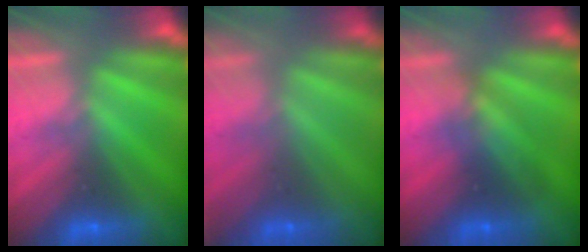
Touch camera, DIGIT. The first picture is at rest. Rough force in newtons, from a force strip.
{"total": 1.2}
{"total": 2.7}